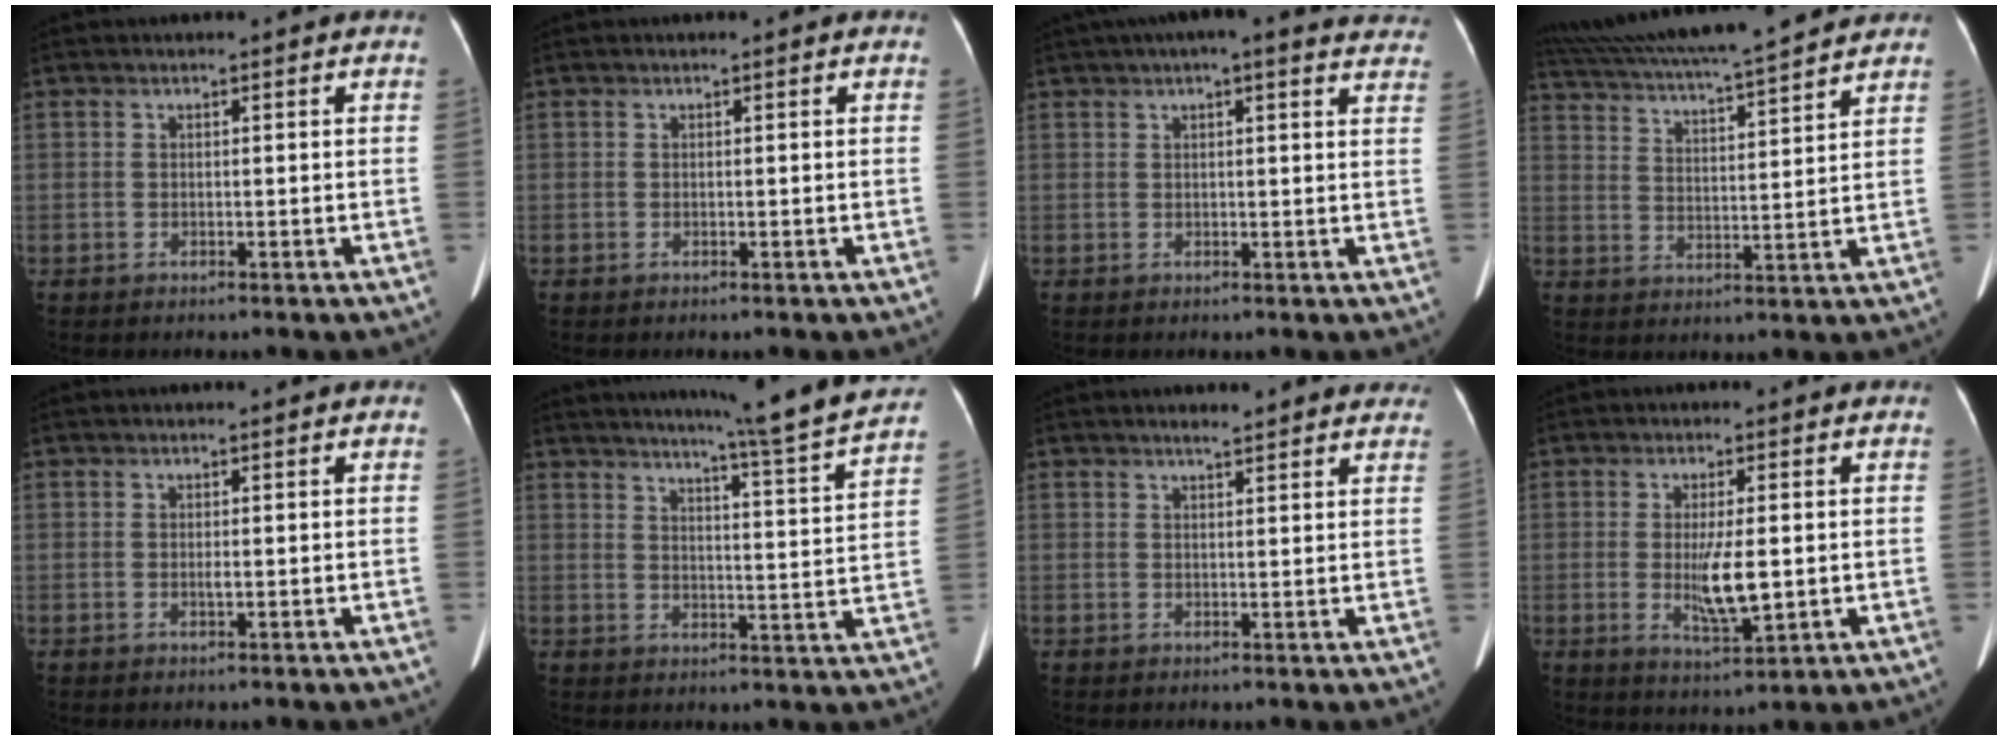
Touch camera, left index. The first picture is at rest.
{"total": 0.0}
{"total": 15.5, "force": [13.1, 3.3, 7.7], "torque": [-0.099, 0.035, 0.148]}
{"total": 20.3, "force": [18.0, 1.2, 9.2], "torque": [-0.166, 0.034, 0.271]}
{"total": 0.6, "force": [0.0, 0.0, 0.6], "torque": [-0.012, -0.002, 0.002]}
{"total": 16.3, "force": [14.6, -2.5, 6.9], "torque": [-0.111, -0.057, 0.177]}
{"total": 6.3, "force": [5.7, 1.2, 2.3], "torque": [-0.020, 0.007, 0.058]}
{"total": 6.4, "force": [-0.3, 1.4, 6.2], "torque": [-0.115, -0.015, 0.000]}